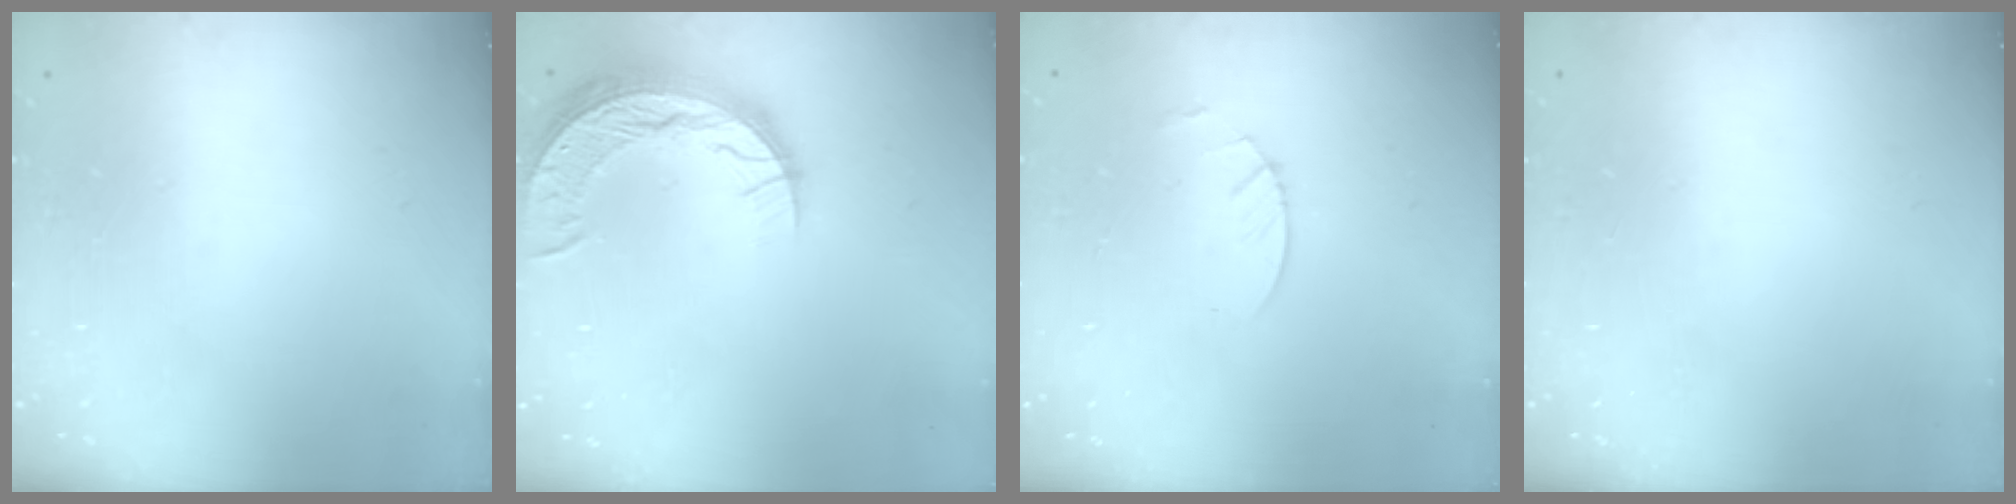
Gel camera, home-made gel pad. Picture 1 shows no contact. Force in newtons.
{"total": 12.2, "press": 12.2, "slide": 0.9}
{"total": 3.0, "press": 3.0, "slide": 0.3}
{"total": 0.0}